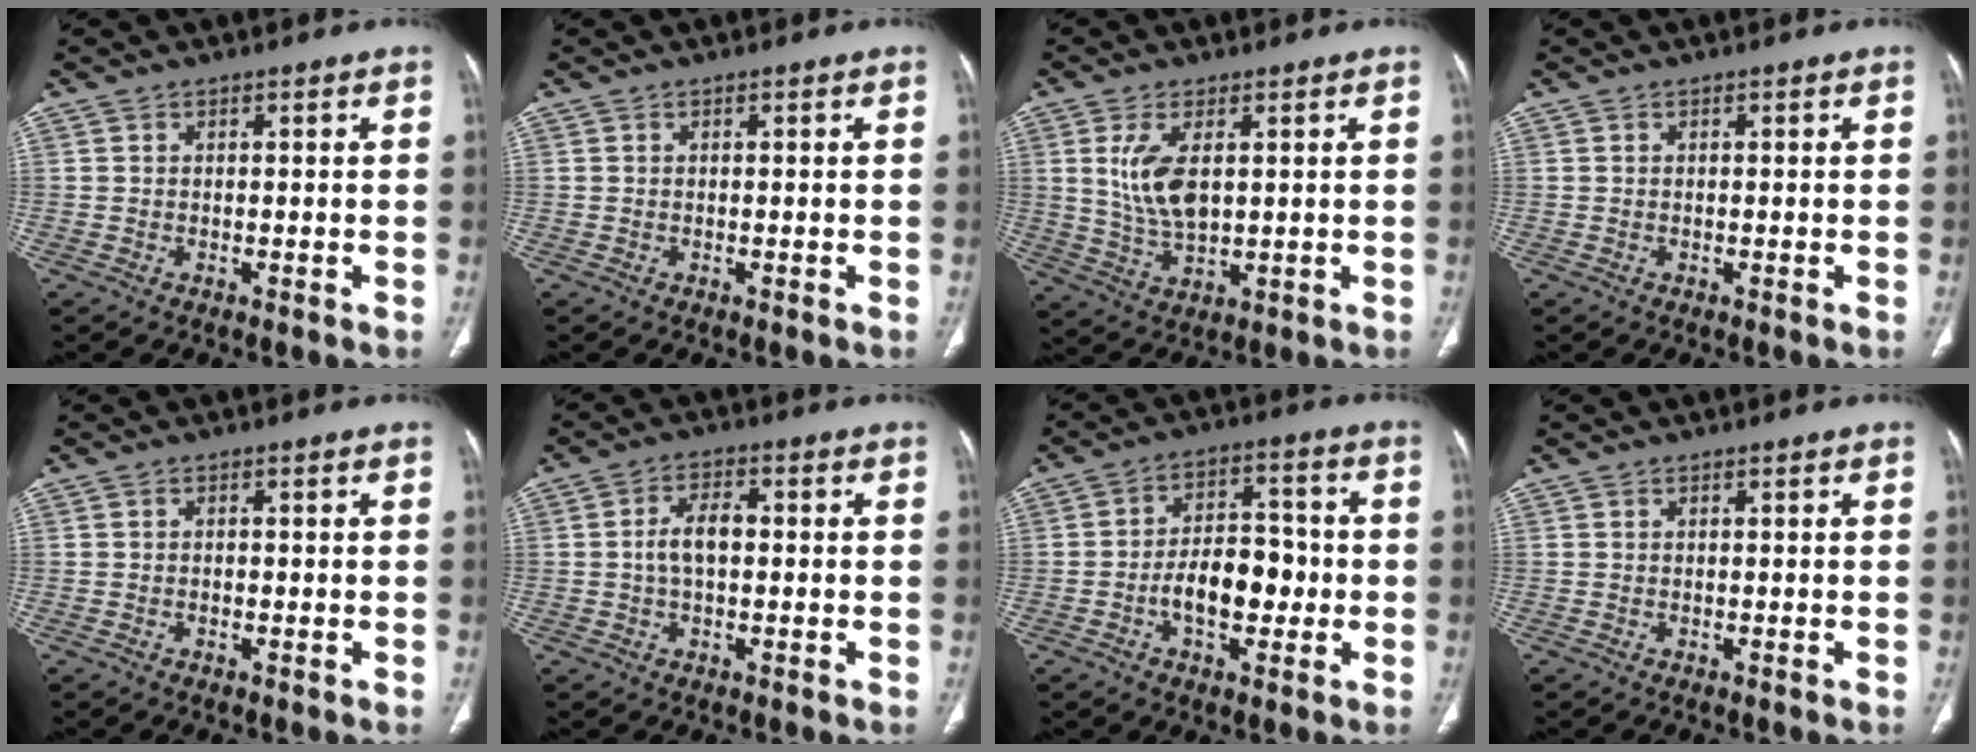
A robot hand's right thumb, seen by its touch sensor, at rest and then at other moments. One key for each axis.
{"total": 0.0}
{"total": 8.4, "fx": 2.0, "fy": 4.0, "fz": 7.2, "tx": -0.148, "ty": -0.014, "tz": 0.050}
{"total": 0.0}
{"total": 0.6, "fx": -0.1, "fy": 0.4, "fz": 0.4, "tx": -0.007, "ty": 0.002, "tz": -0.004}
{"total": 5.3, "fx": 0.0, "fy": 2.9, "fz": 4.5, "tx": -0.087, "ty": 0.015, "tz": -0.005}
{"total": 10.5, "fx": -2.3, "fy": 6.2, "fz": 8.1, "tx": -0.107, "ty": 0.033, "tz": -0.040}
{"total": 0.0}